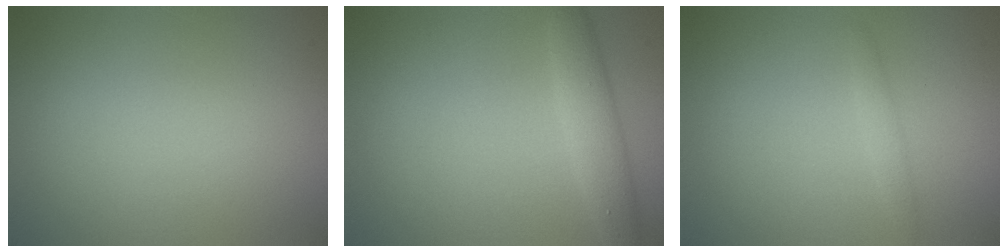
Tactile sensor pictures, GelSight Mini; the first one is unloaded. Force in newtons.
{"total": 2.9, "press": 2.9, "slide": 0.2}
{"total": 0.9, "press": 0.9, "slide": 0.1}